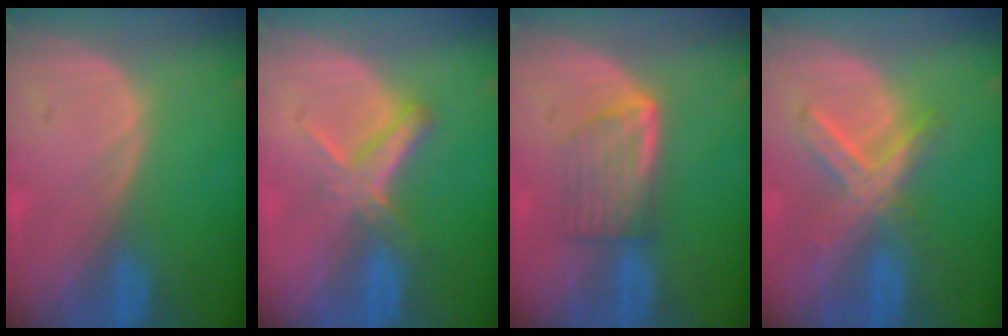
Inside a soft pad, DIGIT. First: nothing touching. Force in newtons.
{"total": 5.6, "press": 5.1, "slide": 2.2}
{"total": 5.9, "press": 5.5, "slide": 2.2}
{"total": 7.0, "press": 6.2, "slide": 3.2}